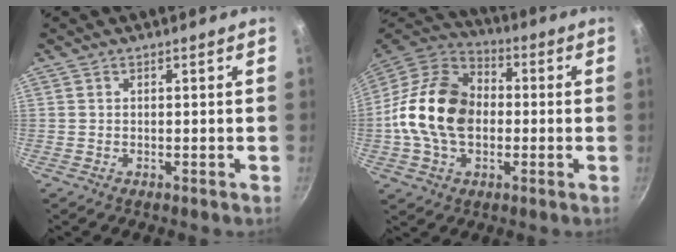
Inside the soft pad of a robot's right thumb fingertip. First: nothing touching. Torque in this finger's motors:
{"motor_torque": [2.03, 2.98, 1.17, -1.14, 0.53]}